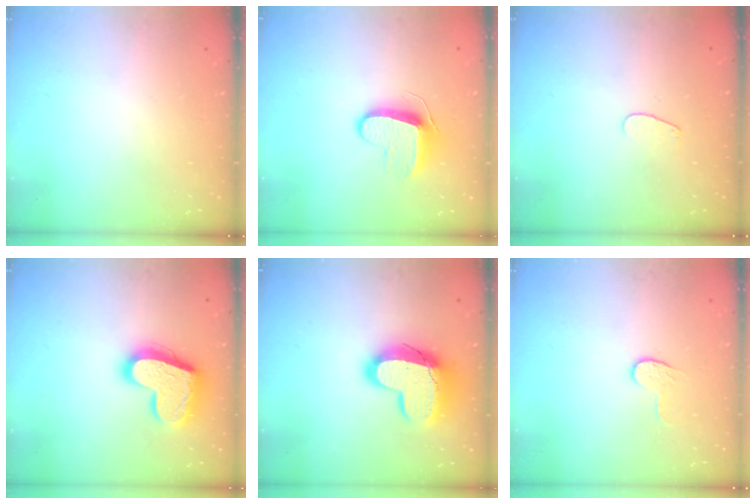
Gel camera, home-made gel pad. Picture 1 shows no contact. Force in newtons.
{"total": 9.3, "press": 9.3, "slide": 0.3}
{"total": 2.6, "press": 2.5, "slide": 0.3}
{"total": 18.2, "press": 18.2, "slide": 1.6}
{"total": 15.8, "press": 15.7, "slide": 1.0}
{"total": 3.6, "press": 3.6, "slide": 0.4}